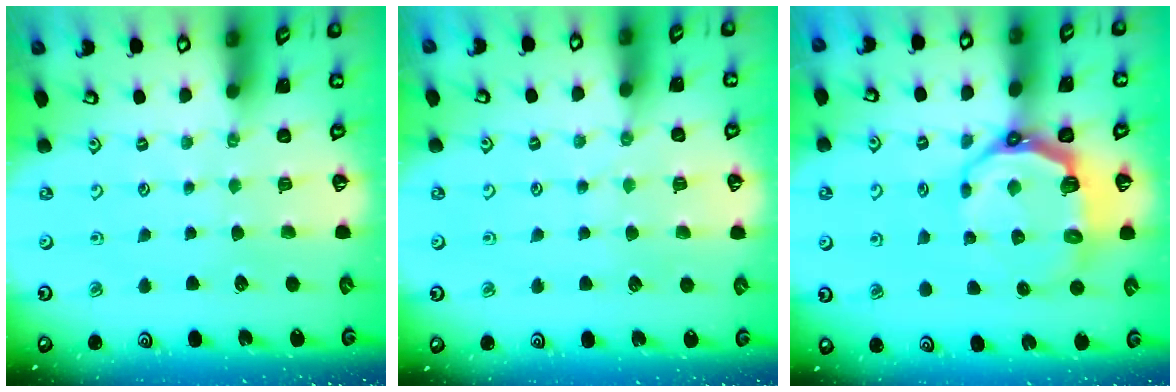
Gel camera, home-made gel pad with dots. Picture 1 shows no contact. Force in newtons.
{"total": 4.0, "press": 4.0, "slide": 0.2}
{"total": 9.2, "press": 7.8, "slide": 5.0}